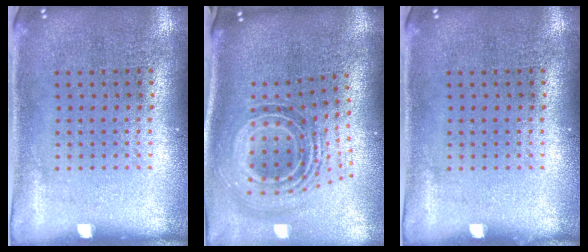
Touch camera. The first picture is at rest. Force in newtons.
{"total": 1.9, "press": 1.4, "slide": 1.2}
{"total": 0.0}